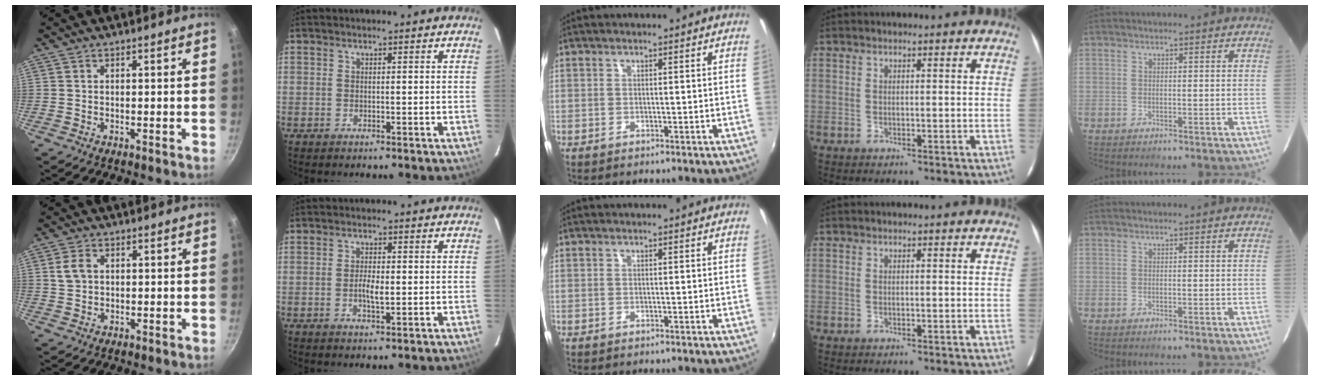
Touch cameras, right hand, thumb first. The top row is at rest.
{"thumb": {"total": 3.8, "force": [0.8, 2.8, 2.4], "torque": [-0.039, 0.005, 0.013]}, "index": {"total": 3.0, "force": [-0.4, 1.1, 2.8], "torque": [-0.052, -0.001, -0.008]}}